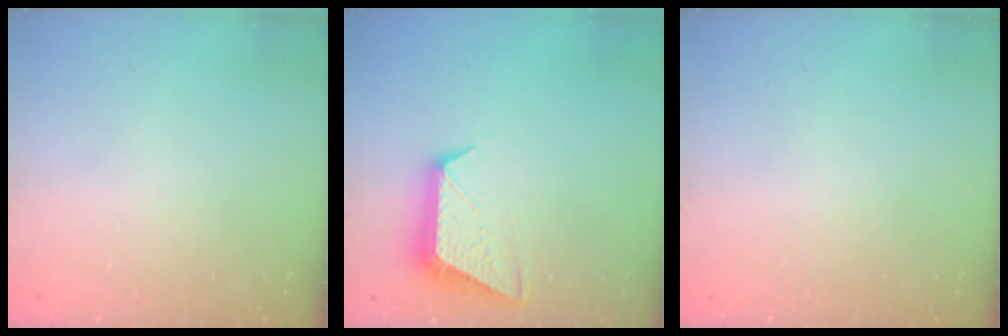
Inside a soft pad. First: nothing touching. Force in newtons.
{"total": 10.4, "press": 10.4, "slide": 0.3}
{"total": 0.0}